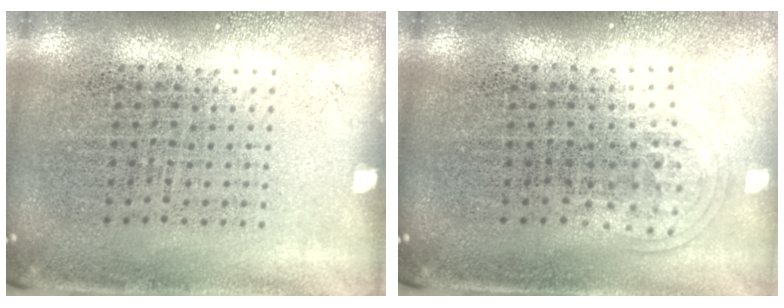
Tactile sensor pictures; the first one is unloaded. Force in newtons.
{"total": 1.0, "press": 0.7, "slide": 0.8}